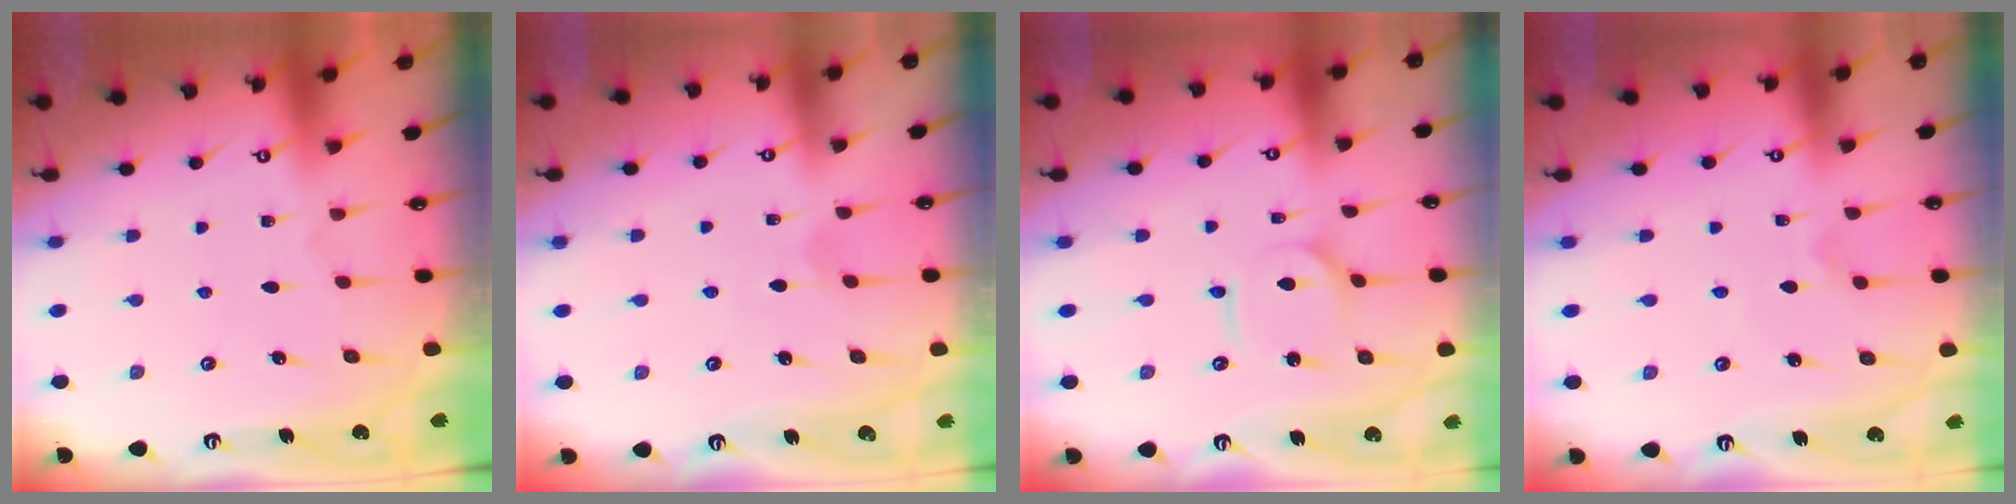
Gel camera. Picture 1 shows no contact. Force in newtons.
{"total": 2.0, "press": 2.0, "slide": 0.1}
{"total": 2.6, "press": 2.6, "slide": 0.2}
{"total": 2.0, "press": 2.0, "slide": 0.4}